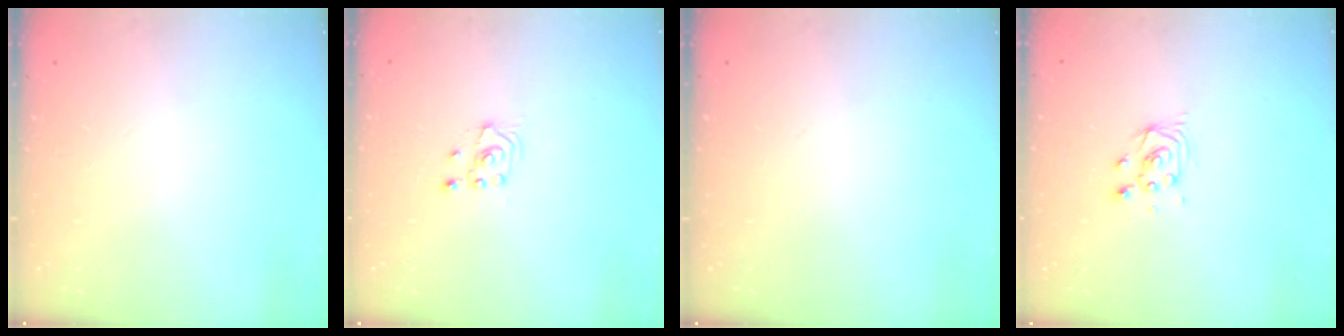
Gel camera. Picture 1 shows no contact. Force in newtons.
{"total": 2.5, "press": 2.4, "slide": 0.9}
{"total": 0.0}
{"total": 4.7, "press": 4.7, "slide": 0.5}